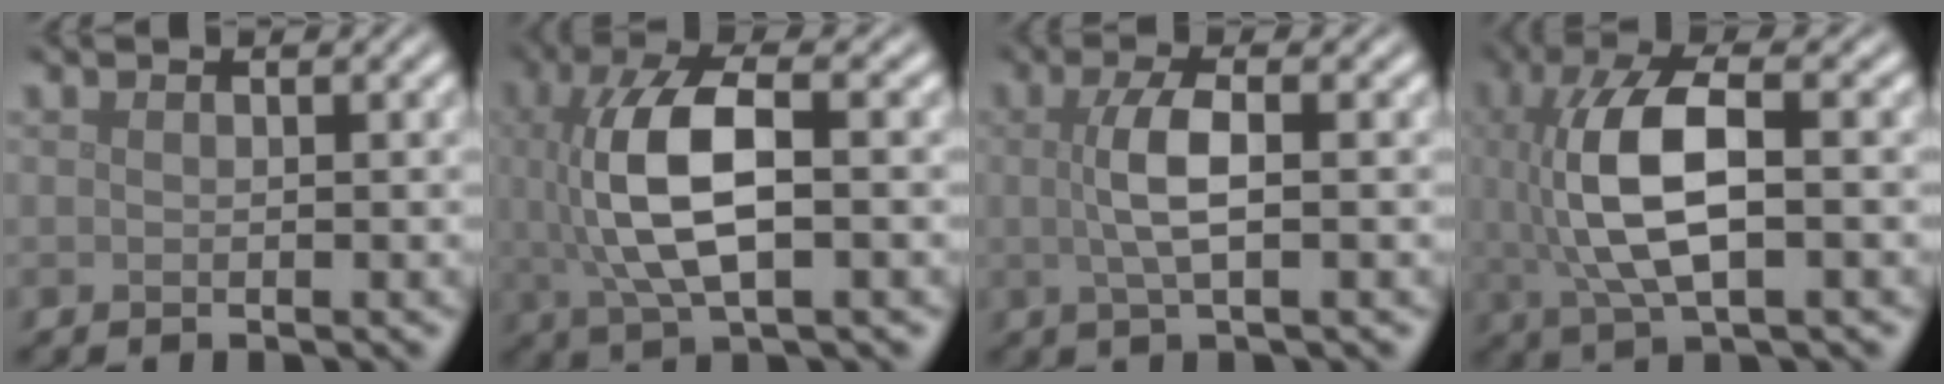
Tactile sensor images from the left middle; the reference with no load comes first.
{"total": 8.0, "force": [0.3, 3.1, 7.3], "torque": [-0.156, 0.005, 0.006]}
{"total": 3.4, "force": [0.2, 0.9, 3.2], "torque": [-0.067, 0.004, 0.003]}
{"total": 7.9, "force": [0.3, 3.1, 7.3], "torque": [-0.156, 0.005, 0.006]}